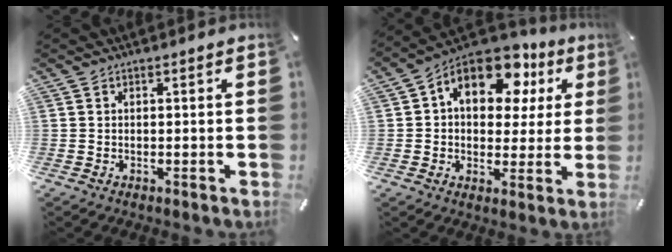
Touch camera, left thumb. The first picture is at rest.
{"total": 14.9, "force": [6.5, 9.5, 9.5], "torque": [-0.149, -0.025, 0.113]}